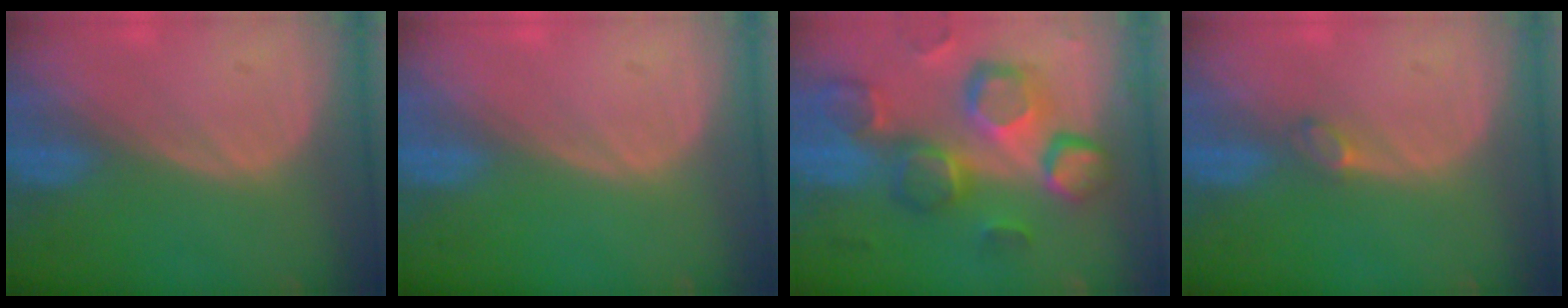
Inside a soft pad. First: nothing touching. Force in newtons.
{"total": 0.0}
{"total": 13.0, "press": 11.4, "slide": 6.3}
{"total": 1.4, "press": 1.4, "slide": 0.2}